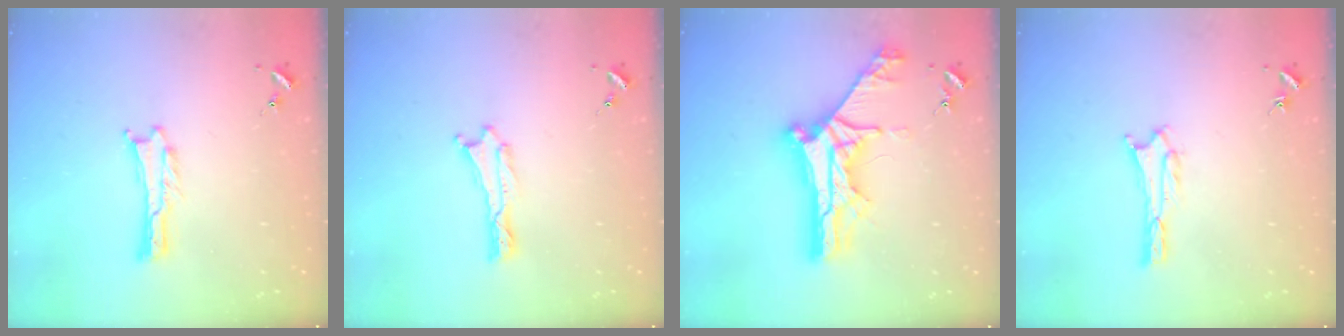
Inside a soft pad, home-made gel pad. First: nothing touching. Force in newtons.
{"total": 0.0}
{"total": 13.8, "press": 13.8, "slide": 1.0}
{"total": 1.6, "press": 1.6, "slide": 0.2}